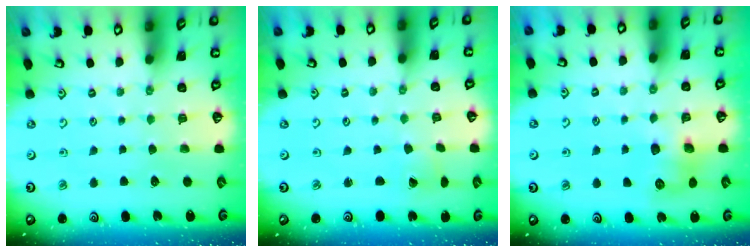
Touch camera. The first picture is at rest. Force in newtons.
{"total": 1.0, "press": 1.0, "slide": 0.0}
{"total": 8.0, "press": 8.0, "slide": 0.5}